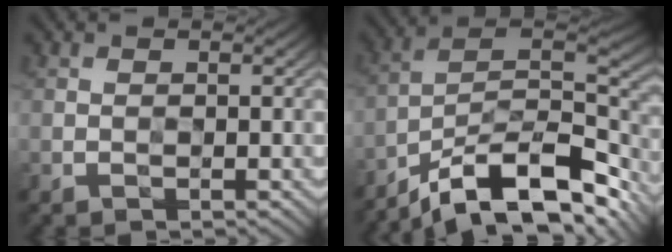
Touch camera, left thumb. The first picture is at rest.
{"total": 16.0, "force": [-11.5, 4.5, 10.2], "torque": [-0.208, 0.001, -0.194]}